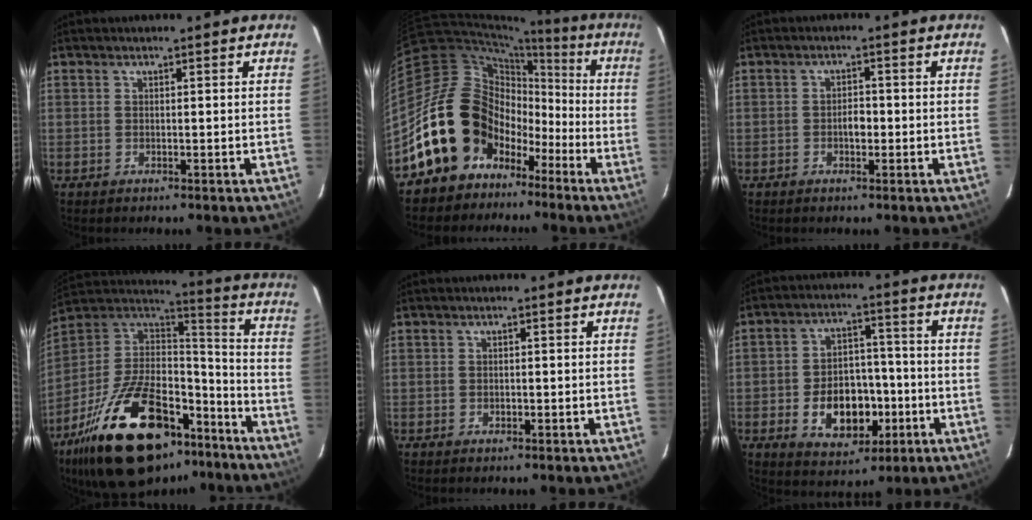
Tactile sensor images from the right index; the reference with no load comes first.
{"total": 18.1, "force": [-8.4, 14.9, 6.0], "torque": [-0.140, 0.062, -0.132]}
{"total": 2.4, "force": [-0.7, 1.4, 1.8], "torque": [-0.033, 0.006, -0.012]}
{"total": 33.4, "force": [-21.2, 15.5, 20.7], "torque": [-0.391, 0.001, -0.325]}
{"total": 1.0, "force": [-0.3, 0.8, 0.5], "torque": [-0.006, 0.001, -0.005]}
{"total": 13.1, "force": [-4.3, 8.8, 8.7], "torque": [-0.170, 0.020, -0.048]}